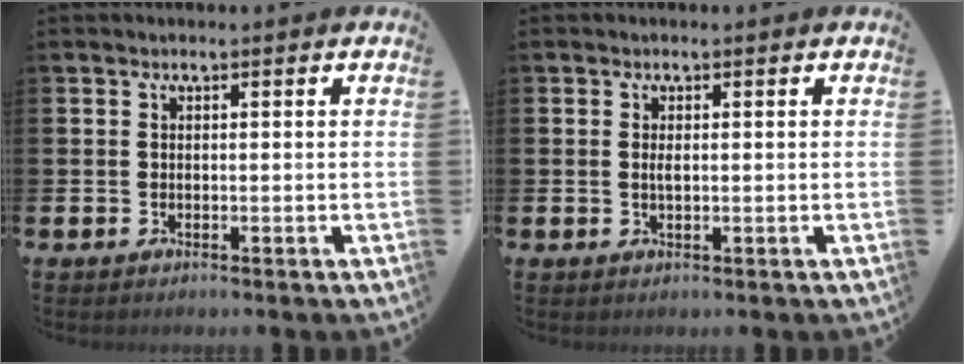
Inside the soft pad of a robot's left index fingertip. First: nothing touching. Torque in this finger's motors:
{"motor_torque": [0.33, 0.25, 0.02, 0.05]}